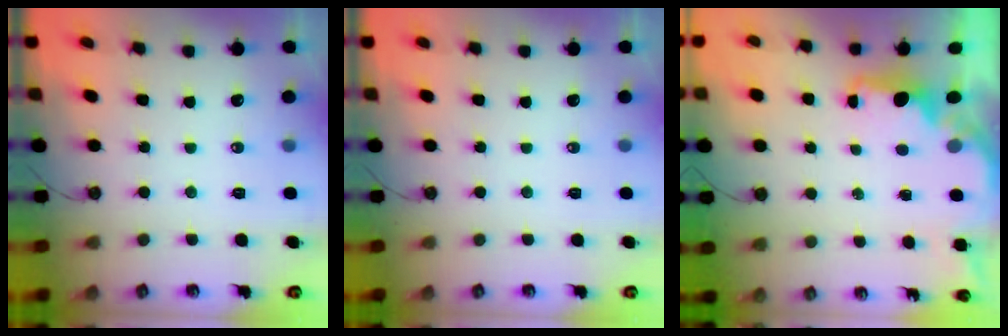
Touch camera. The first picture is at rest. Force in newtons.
{"total": 0.0}
{"total": 1.8, "press": 1.7, "slide": 0.6}